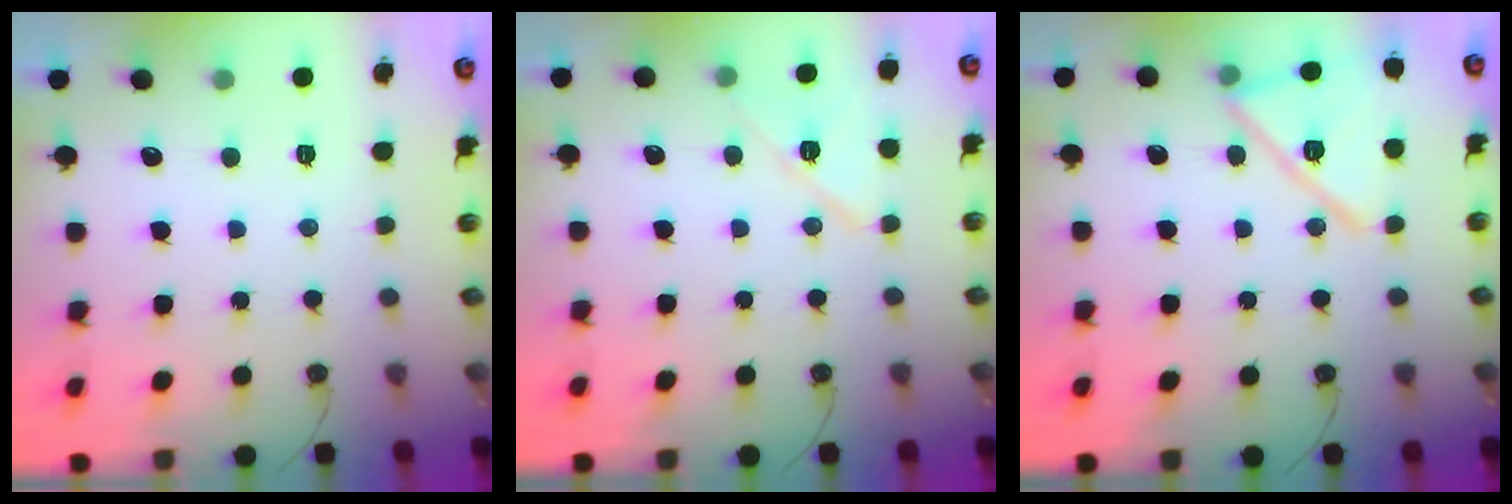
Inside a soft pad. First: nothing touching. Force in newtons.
{"total": 9.8, "press": 9.7, "slide": 1.1}
{"total": 16.4, "press": 15.1, "slide": 6.2}